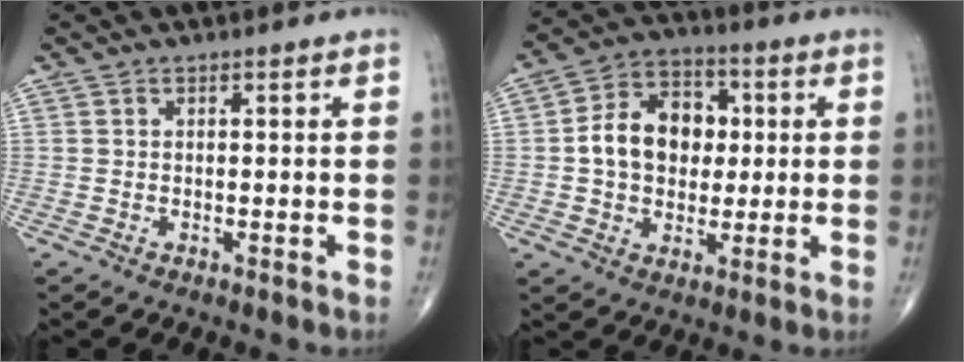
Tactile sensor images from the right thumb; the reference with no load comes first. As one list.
[{"total": 12.9, "force": [0.8, 9.7, 8.6], "torque": [-0.109, 0.020, 0.008]}]